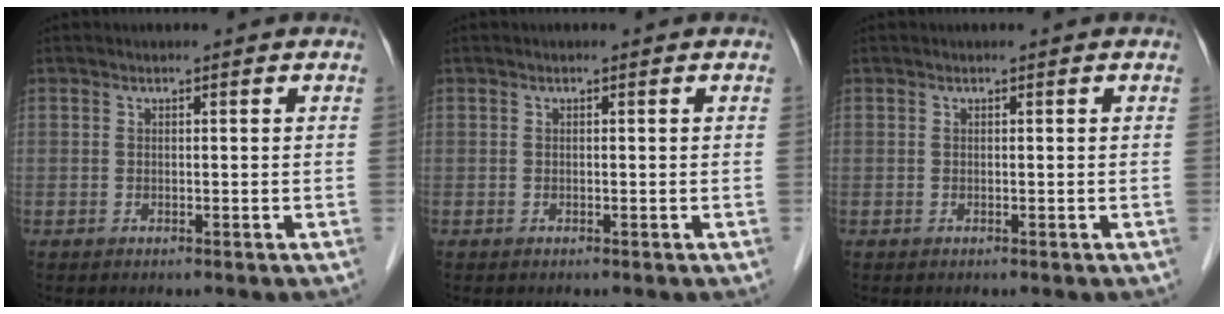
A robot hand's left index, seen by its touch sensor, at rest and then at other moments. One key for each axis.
{"total": 0.0}
{"total": 0.0}